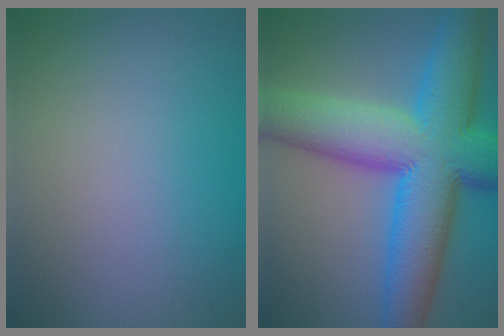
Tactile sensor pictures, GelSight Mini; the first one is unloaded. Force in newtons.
{"total": 13.9, "press": 13.9, "slide": 0.2}